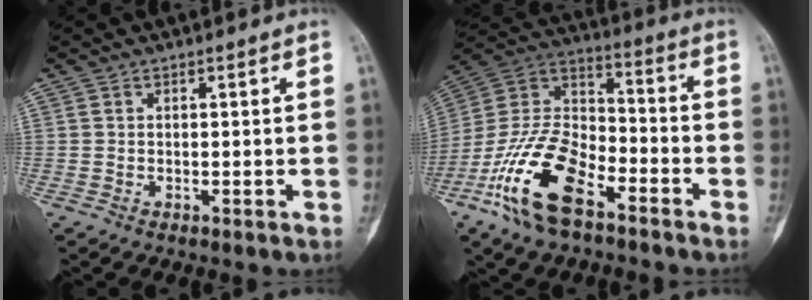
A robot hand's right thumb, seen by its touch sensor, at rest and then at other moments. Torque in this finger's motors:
{"motor_torque": [0.38, 0.52, 1.80, -0.98, 0.15]}